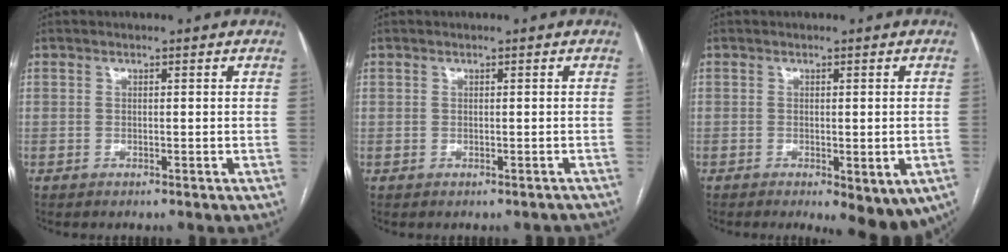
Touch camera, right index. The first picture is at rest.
{"total": 1.1, "force": [-0.5, 0.9, 0.3], "torque": [0.002, 0.010, -0.002]}
{"total": 9.0, "force": [-4.6, 3.0, 7.1], "torque": [-0.077, -0.011, -0.061]}